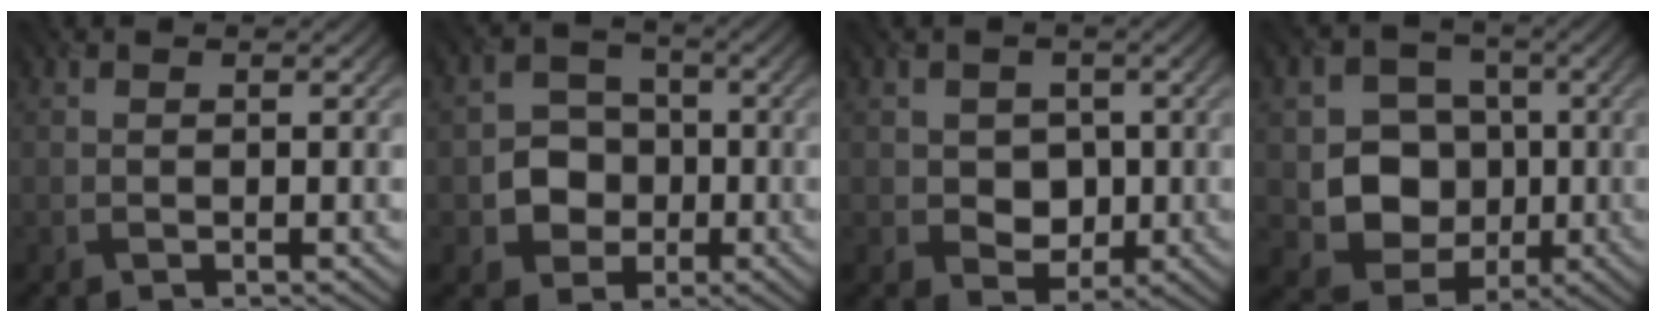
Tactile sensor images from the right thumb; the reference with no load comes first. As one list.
[{"total": 5.8, "force": [-1.0, 5.2, 2.5], "torque": [-0.043, -0.001, -0.037]}, {"total": 4.1, "force": [0.0, 3.6, 2.1], "torque": [-0.043, -0.006, -0.004]}, {"total": 9.0, "force": [-0.6, 7.9, 4.3], "torque": [-0.091, -0.013, -0.026]}]